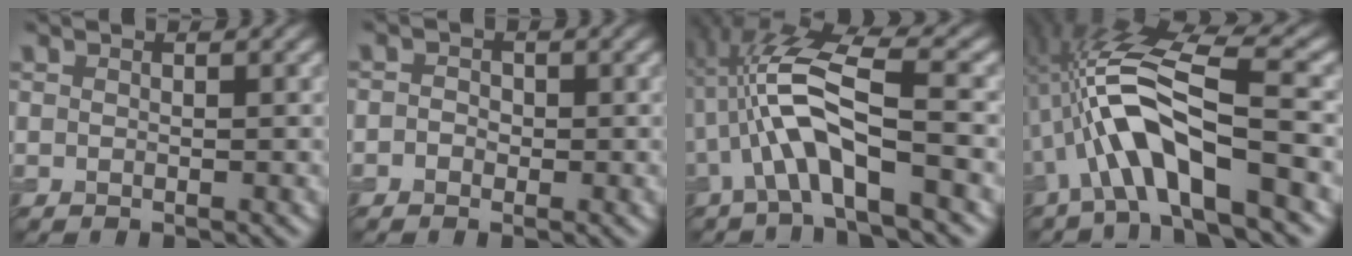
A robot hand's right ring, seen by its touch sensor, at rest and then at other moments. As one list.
[{"total": 1.0, "force": [-0.4, 0.9, 0.2], "torque": [0.004, 0.004, -0.018]}, {"total": 7.7, "force": [-1.2, 2.2, 7.3], "torque": [-0.149, 0.019, -0.027]}, {"total": 8.8, "force": [-1.5, 2.7, 8.2], "torque": [-0.156, 0.019, -0.029]}]